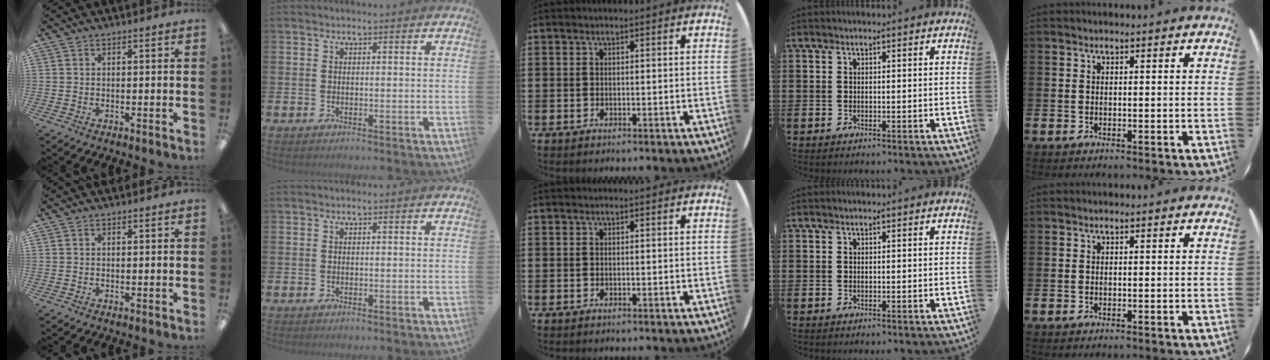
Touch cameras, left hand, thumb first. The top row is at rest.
{}